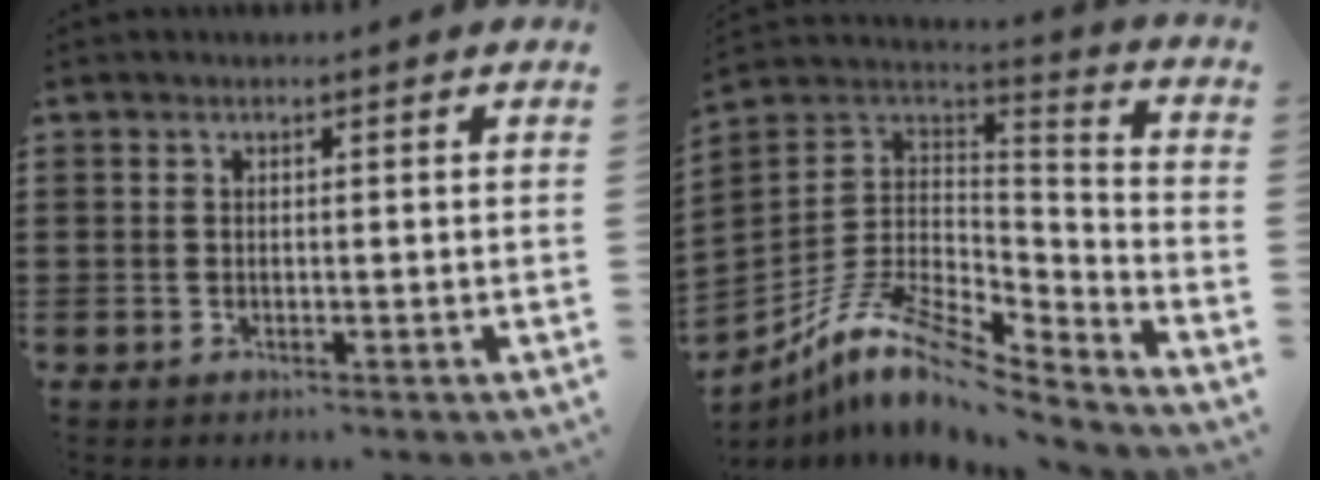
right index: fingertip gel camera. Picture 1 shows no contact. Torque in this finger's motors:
{"motor_torque": [-0.08, 0.36, 0.22, 0.04]}